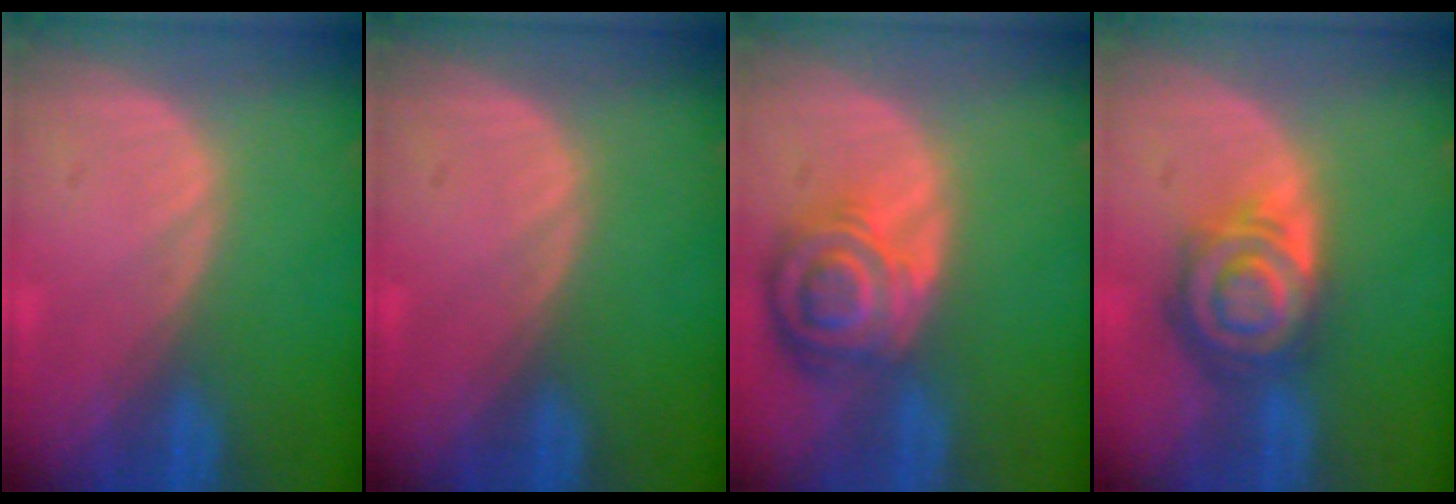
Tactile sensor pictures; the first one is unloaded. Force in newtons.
{"total": 0.0}
{"total": 8.4, "press": 7.4, "slide": 3.9}
{"total": 8.0, "press": 7.1, "slide": 3.7}